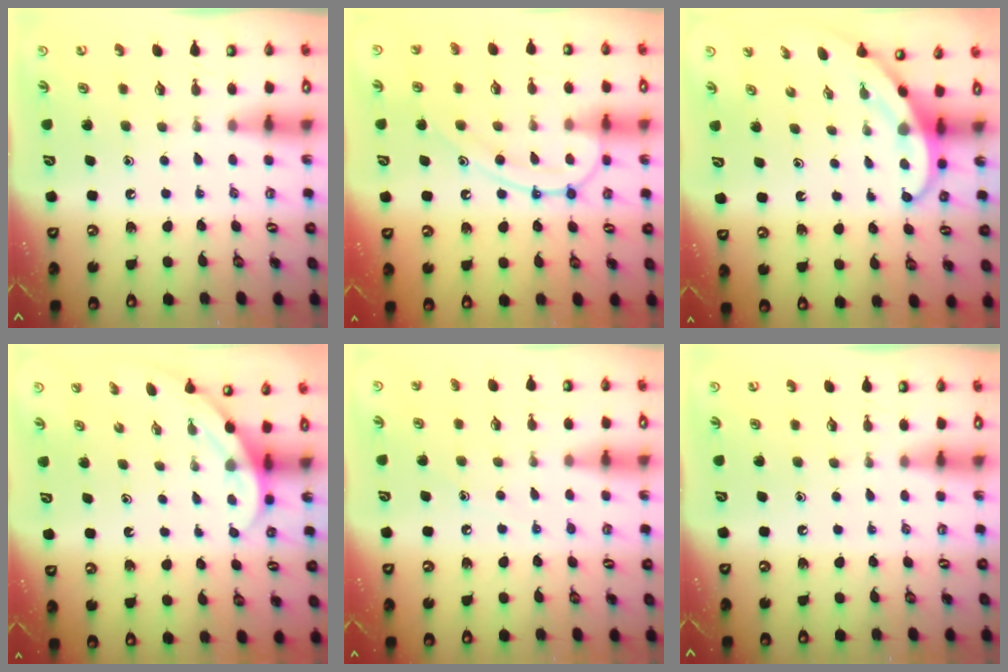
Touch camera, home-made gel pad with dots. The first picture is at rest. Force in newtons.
{"total": 12.6, "press": 12.5, "slide": 1.4}
{"total": 3.9, "press": 3.9, "slide": 0.3}
{"total": 4.2, "press": 4.2, "slide": 0.2}
{"total": 5.4, "press": 5.4, "slide": 0.6}
{"total": 0.0}